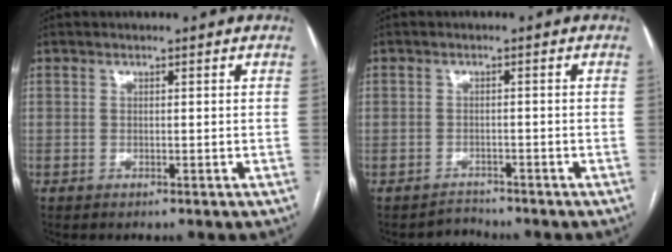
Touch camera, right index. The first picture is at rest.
{"total": 2.1, "force": [-1.7, 0.5, -1.1], "torque": [0.022, -0.005, -0.029]}